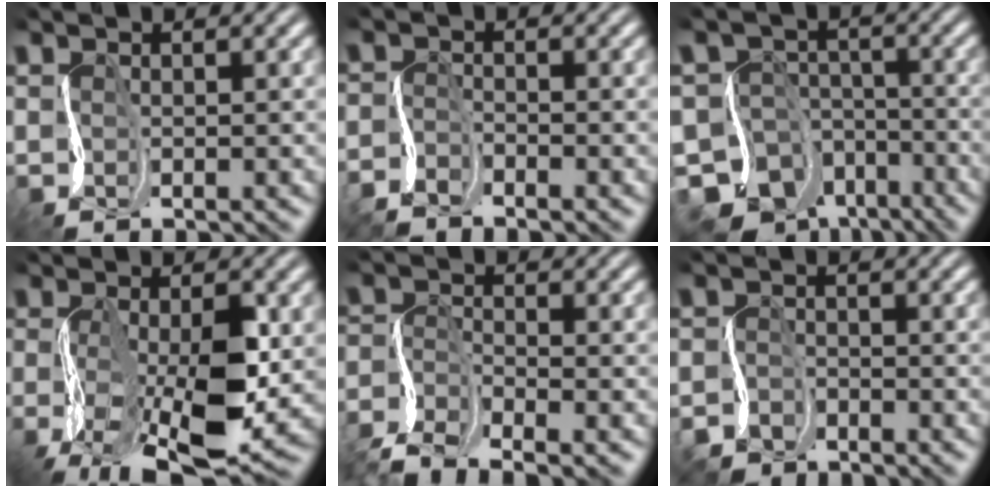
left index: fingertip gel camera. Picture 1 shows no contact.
{"total": 2.8, "force": [-2.8, 0.4, 0.4], "torque": [-0.013, -0.002, -0.067]}
{"total": 8.8, "force": [-6.5, 5.3, 2.7], "torque": [-0.038, -0.002, -0.118]}
{"total": 11.7, "force": [-3.1, 4.8, 10.3], "torque": [-0.198, -0.017, -0.051]}
{"total": 5.9, "force": [-4.8, 1.6, 3.0], "torque": [-0.061, -0.011, -0.102]}
{"total": 2.7, "force": [-2.5, 1.0, 0.1], "torque": [-0.003, -0.002, -0.056]}